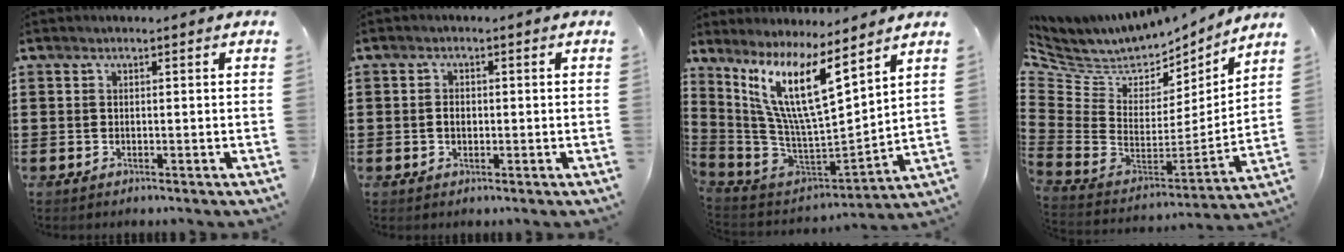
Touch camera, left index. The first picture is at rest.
{"total": 1.8, "force": [-0.1, 1.2, 1.4], "torque": [-0.029, 0.005, -0.003]}
{"total": 13.4, "force": [7.4, 1.9, 11.0], "torque": [-0.254, -0.058, 0.122]}
{"total": 5.7, "force": [4.9, 2.6, 1.0], "torque": [-0.059, -0.057, 0.087]}